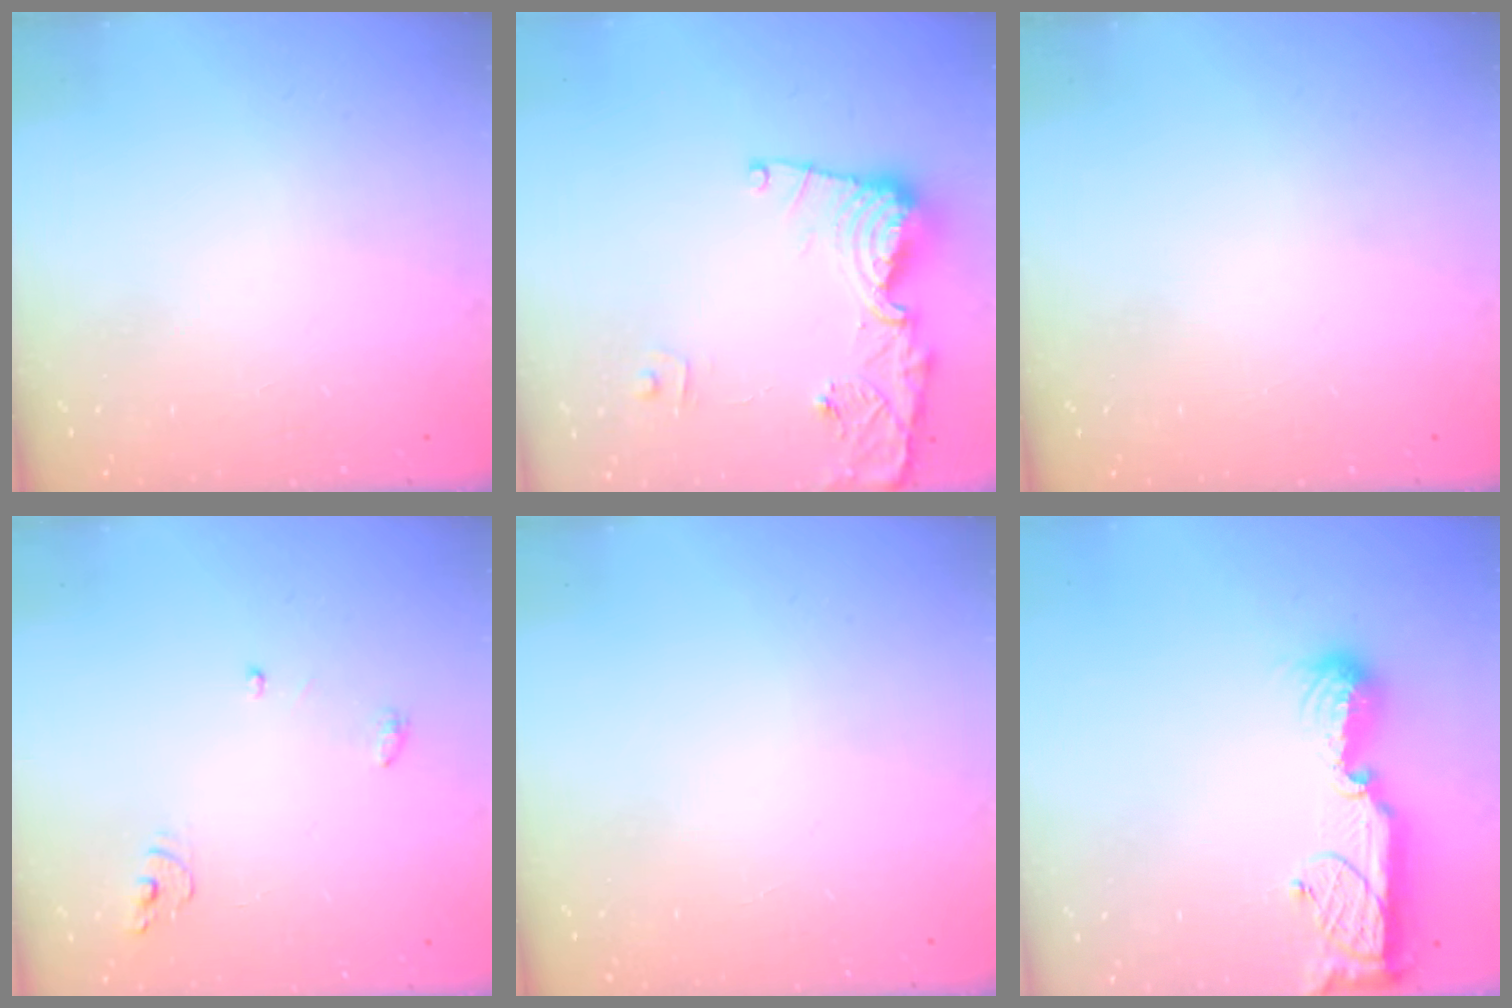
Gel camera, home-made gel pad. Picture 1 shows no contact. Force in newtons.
{"total": 13.6, "press": 13.5, "slide": 1.8}
{"total": 0.0}
{"total": 4.2, "press": 4.1, "slide": 0.3}
{"total": 0.0}
{"total": 11.5, "press": 11.4, "slide": 1.2}